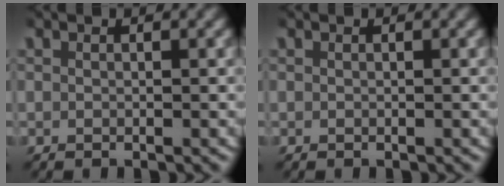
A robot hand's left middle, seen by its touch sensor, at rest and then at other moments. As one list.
[{"total": 0.0}]